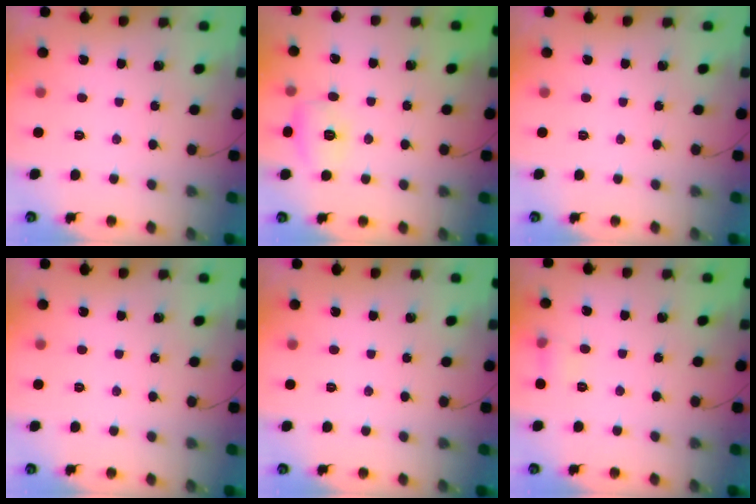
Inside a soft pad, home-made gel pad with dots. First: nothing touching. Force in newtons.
{"total": 6.8, "press": 6.6, "slide": 1.7}
{"total": 0.0}
{"total": 0.0}
{"total": 0.0}
{"total": 5.0, "press": 4.7, "slide": 1.7}